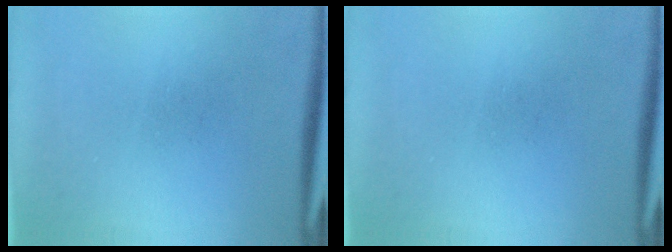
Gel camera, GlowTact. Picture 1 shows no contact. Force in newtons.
{"total": 0.0}